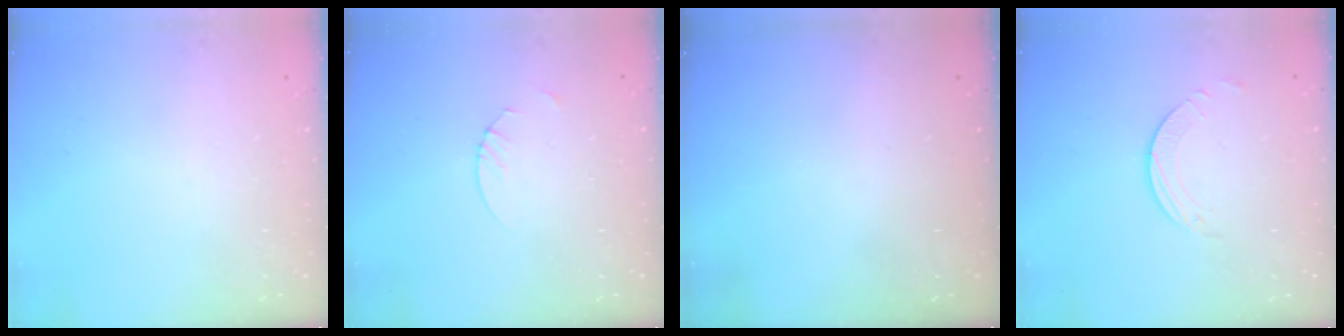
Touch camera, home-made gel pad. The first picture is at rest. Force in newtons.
{"total": 1.9, "press": 1.9, "slide": 0.2}
{"total": 0.0}
{"total": 2.5, "press": 2.5, "slide": 0.2}